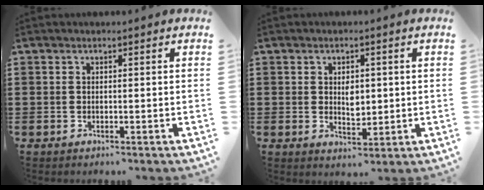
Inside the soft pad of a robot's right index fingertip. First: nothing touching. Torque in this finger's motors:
{"motor_torque": [1.09, 1.05, 0.13, 0.03]}